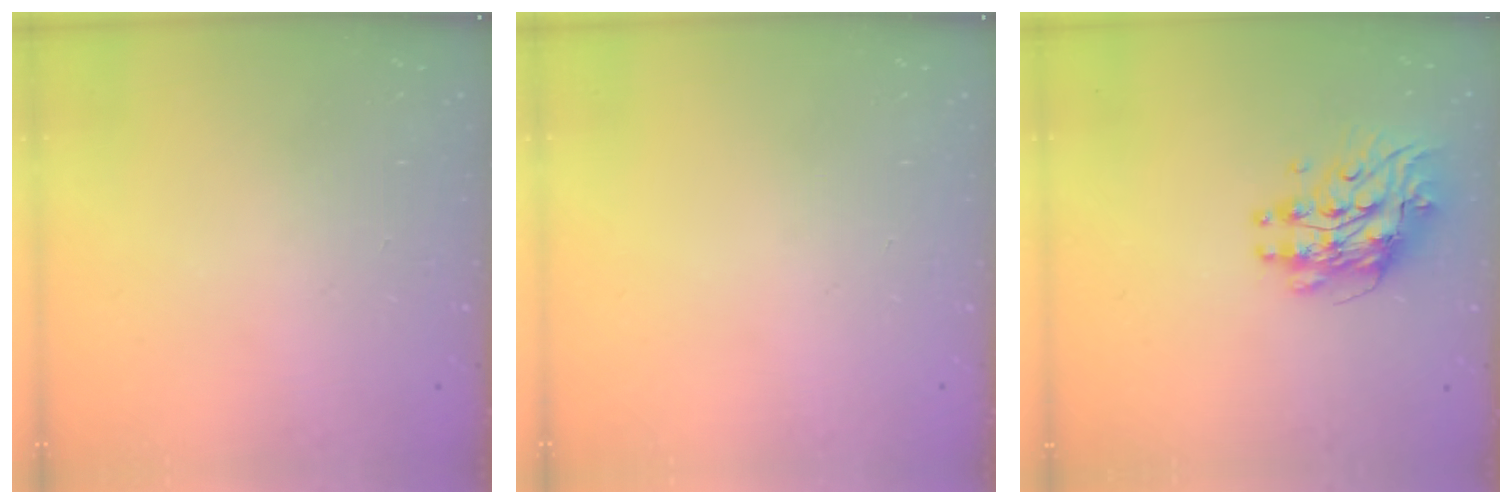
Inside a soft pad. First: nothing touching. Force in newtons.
{"total": 0.0}
{"total": 9.8, "press": 9.7, "slide": 0.8}